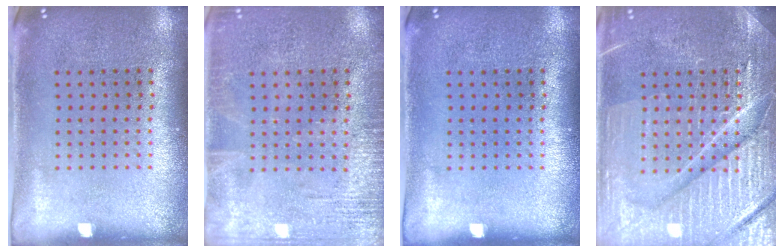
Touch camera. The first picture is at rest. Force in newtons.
{"total": 2.6, "press": 2.5, "slide": 0.3}
{"total": 0.0}
{"total": 7.4, "press": 7.4, "slide": 1.0}